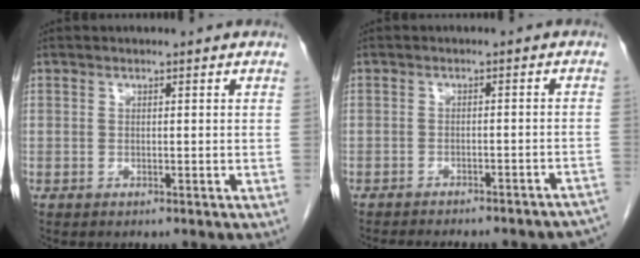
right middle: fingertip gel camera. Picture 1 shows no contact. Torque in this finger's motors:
{"motor_torque": [1.07, -1.07, 0.19, 0.08]}